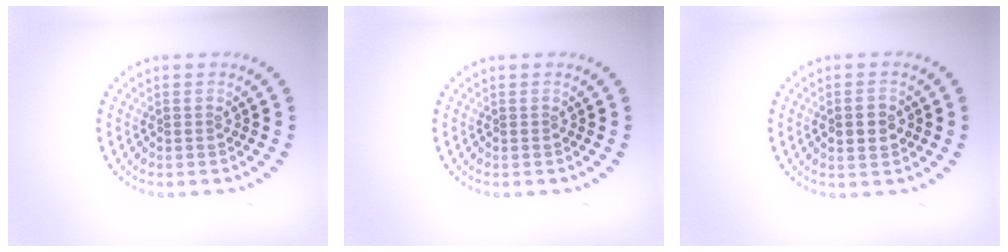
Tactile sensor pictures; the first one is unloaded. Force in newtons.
{"total": 0.0}
{"total": 2.0, "press": 2.0, "slide": 0.1}